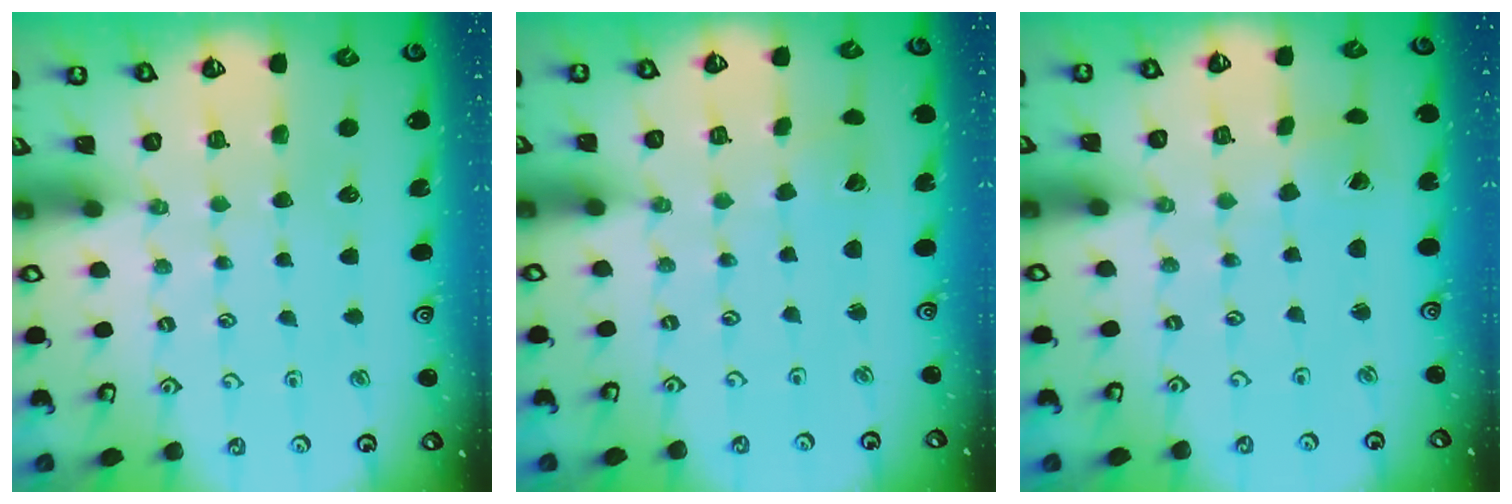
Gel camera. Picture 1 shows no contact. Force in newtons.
{"total": 2.2, "press": 2.2, "slide": 0.2}
{"total": 1.2, "press": 1.2, "slide": 0.1}